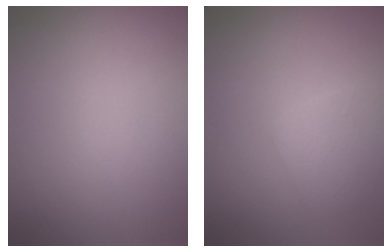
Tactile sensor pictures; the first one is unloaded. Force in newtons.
{"total": 1.9, "press": 1.9, "slide": 0.0}